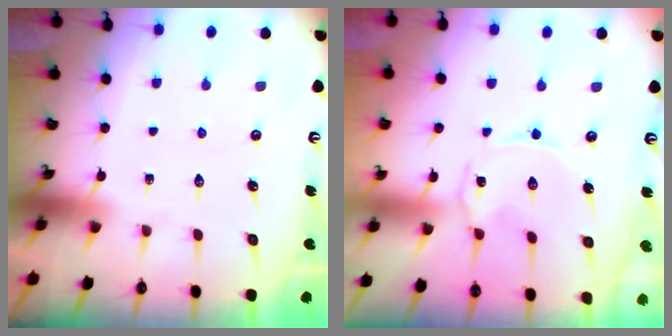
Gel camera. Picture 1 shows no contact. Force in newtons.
{"total": 1.5, "press": 1.5, "slide": 0.3}